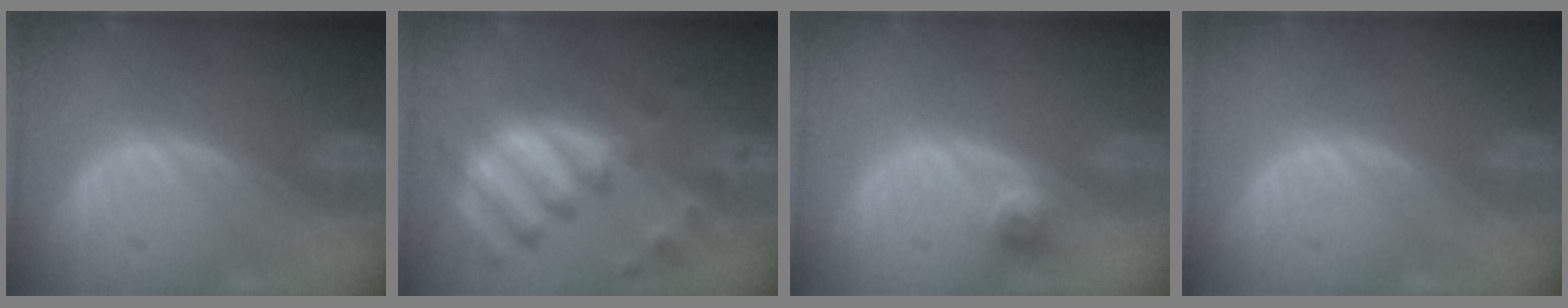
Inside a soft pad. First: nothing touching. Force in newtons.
{"total": 11.4, "press": 9.9, "slide": 5.8}
{"total": 2.4, "press": 2.0, "slide": 1.2}
{"total": 0.0}